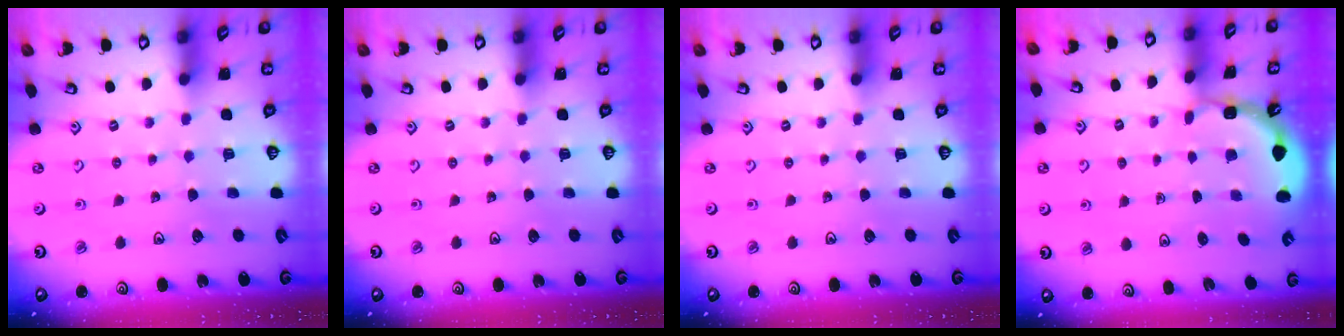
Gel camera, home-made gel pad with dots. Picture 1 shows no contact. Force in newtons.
{"total": 0.0}
{"total": 0.0}
{"total": 1.9, "press": 1.8, "slide": 0.6}